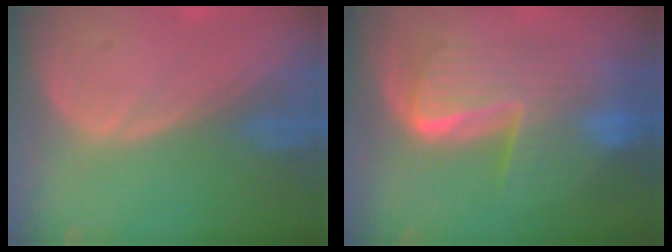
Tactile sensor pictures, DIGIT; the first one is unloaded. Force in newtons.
{"total": 9.0, "press": 9.0, "slide": 0.6}